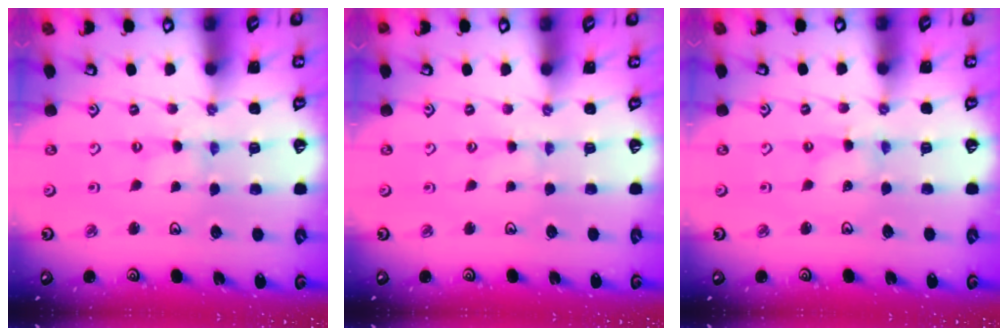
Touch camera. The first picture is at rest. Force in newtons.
{"total": 2.0, "press": 1.9, "slide": 0.4}
{"total": 1.9, "press": 1.9, "slide": 0.2}